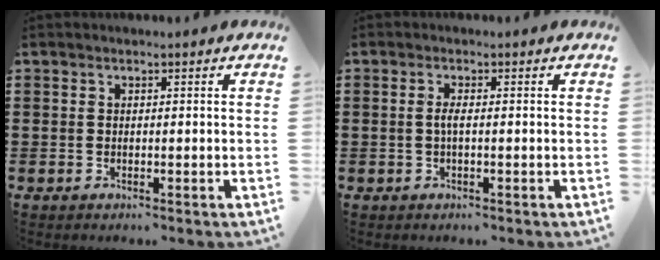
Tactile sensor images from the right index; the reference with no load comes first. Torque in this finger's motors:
{"motor_torque": [0.25, 0.06, 0.17, 0.07]}